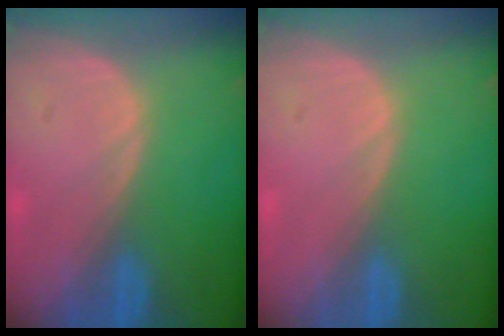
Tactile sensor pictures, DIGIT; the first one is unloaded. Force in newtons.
{"total": 0.0}